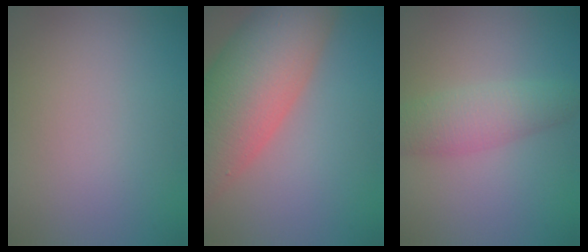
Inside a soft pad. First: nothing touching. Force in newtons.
{"total": 11.9, "press": 11.9, "slide": 0.6}
{"total": 3.7, "press": 3.7, "slide": 0.0}